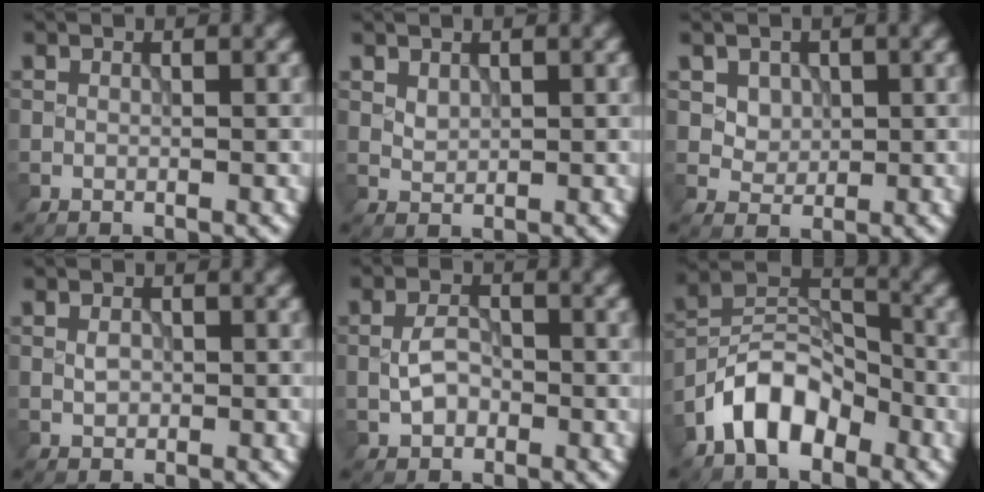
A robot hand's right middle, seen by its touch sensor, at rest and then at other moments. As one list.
[{"total": 1.1, "force": [0.6, 0.7, 0.6], "torque": [-0.014, -0.002, 0.016]}, {"total": 2.8, "force": [1.2, 2.1, 1.3], "torque": [-0.034, -0.007, 0.045]}, {"total": 1.2, "force": [0.0, 0.9, 0.8], "torque": [-0.015, 0.000, 0.000]}, {"total": 2.7, "force": [-0.6, 1.8, 1.9], "torque": [-0.040, 0.002, -0.012]}, {"total": 7.4, "force": [-4.3, 4.1, 4.3], "torque": [-0.070, 0.012, -0.091]}]